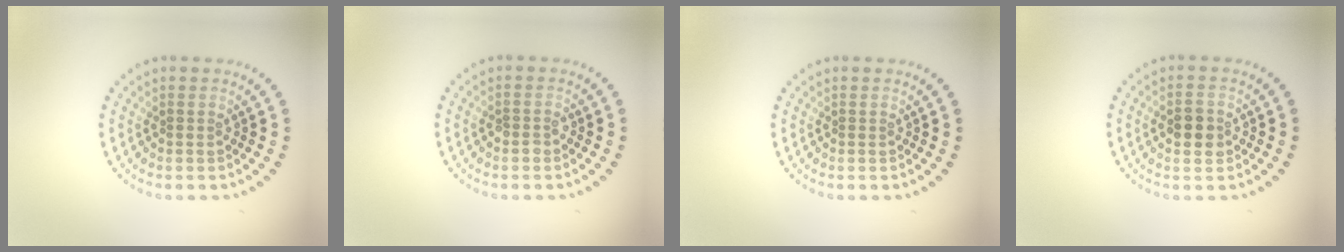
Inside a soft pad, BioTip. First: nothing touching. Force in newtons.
{"total": 1.0, "press": 1.0, "slide": 0.3}
{"total": 0.0}
{"total": 2.8, "press": 2.8, "slide": 0.2}